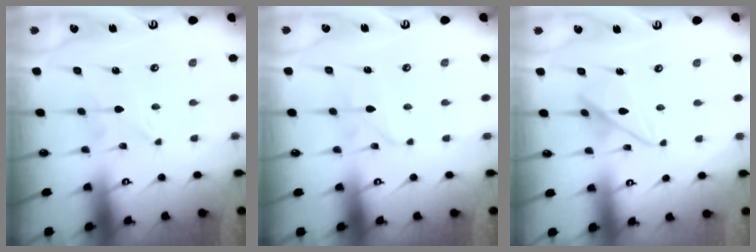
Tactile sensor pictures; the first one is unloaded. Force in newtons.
{"total": 2.2, "press": 2.2, "slide": 0.2}
{"total": 9.5, "press": 9.5, "slide": 0.7}